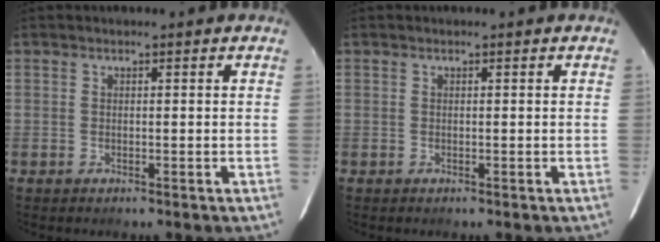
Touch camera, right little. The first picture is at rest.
{"total": 0.0}